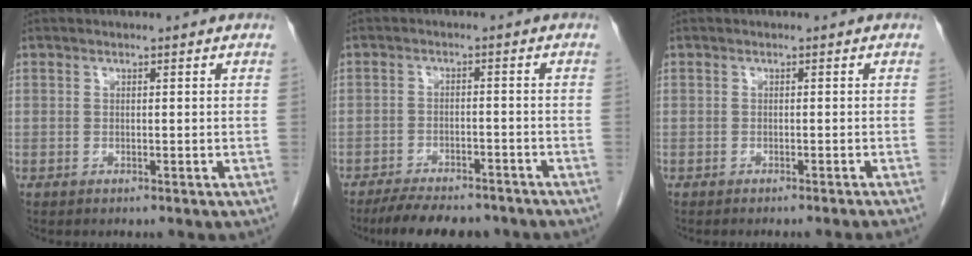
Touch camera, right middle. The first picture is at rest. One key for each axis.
{"total": 10.9, "fx": -9.4, "fy": 3.2, "fz": 4.5, "tx": -0.068, "ty": -0.003, "tz": -0.134}
{"total": 3.5, "fx": -3.1, "fy": -0.8, "fz": 1.4, "tx": -0.012, "ty": 0.003, "tz": -0.039}